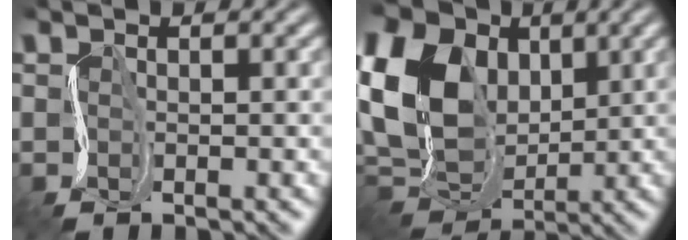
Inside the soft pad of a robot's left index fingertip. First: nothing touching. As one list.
[{"total": 12.7, "force": [2.7, 9.5, 7.9], "torque": [-0.183, 0.018, 0.036]}]